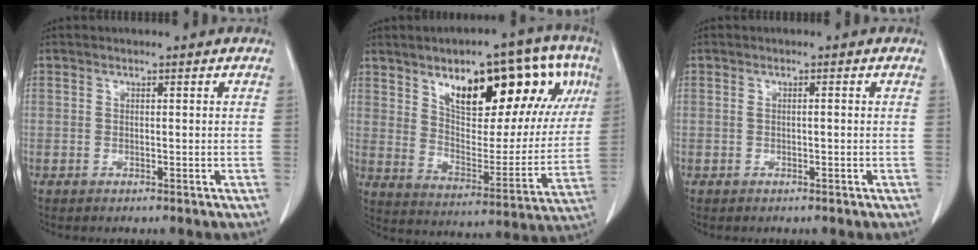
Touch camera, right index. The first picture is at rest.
{"total": 22.6, "force": [10.5, 8.5, 18.1], "torque": [-0.249, 0.025, 0.163]}
{"total": 0.5, "force": [-0.1, 0.1, 0.5], "torque": [-0.010, 0.001, -0.001]}